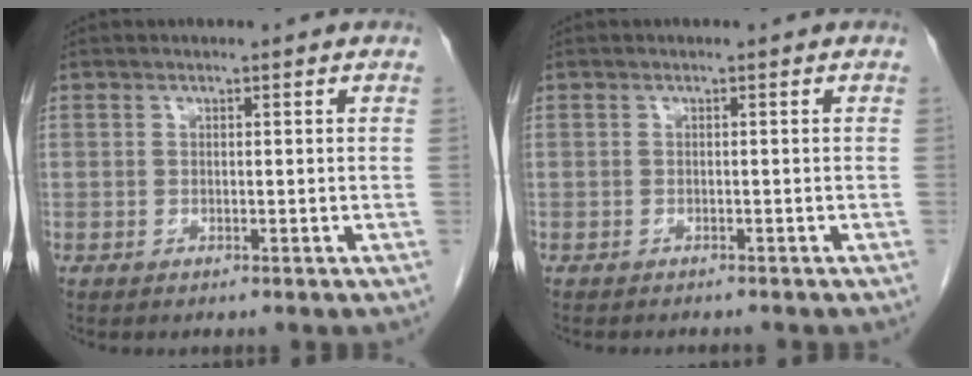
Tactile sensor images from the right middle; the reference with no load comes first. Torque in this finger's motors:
{"motor_torque": [0.06, -0.01, -0.01, -0.01]}